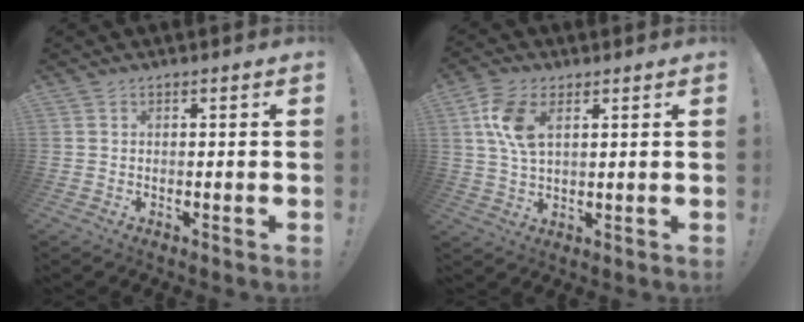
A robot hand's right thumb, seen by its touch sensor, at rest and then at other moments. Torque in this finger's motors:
{"motor_torque": [0.94, 1.07, 0.14, 0.10, 0.02]}